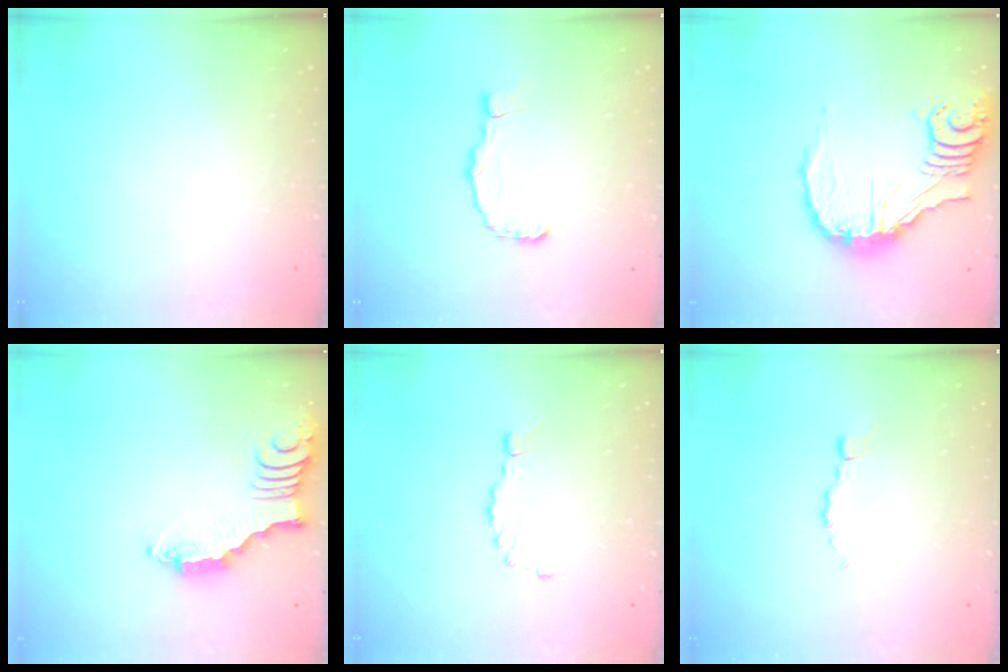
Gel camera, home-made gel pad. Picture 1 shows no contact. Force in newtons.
{"total": 5.9, "press": 5.8, "slide": 0.6}
{"total": 16.1, "press": 16.0, "slide": 1.9}
{"total": 2.4, "press": 2.4, "slide": 0.3}
{"total": 1.5, "press": 1.4, "slide": 0.4}
{"total": 2.2, "press": 2.2, "slide": 0.2}